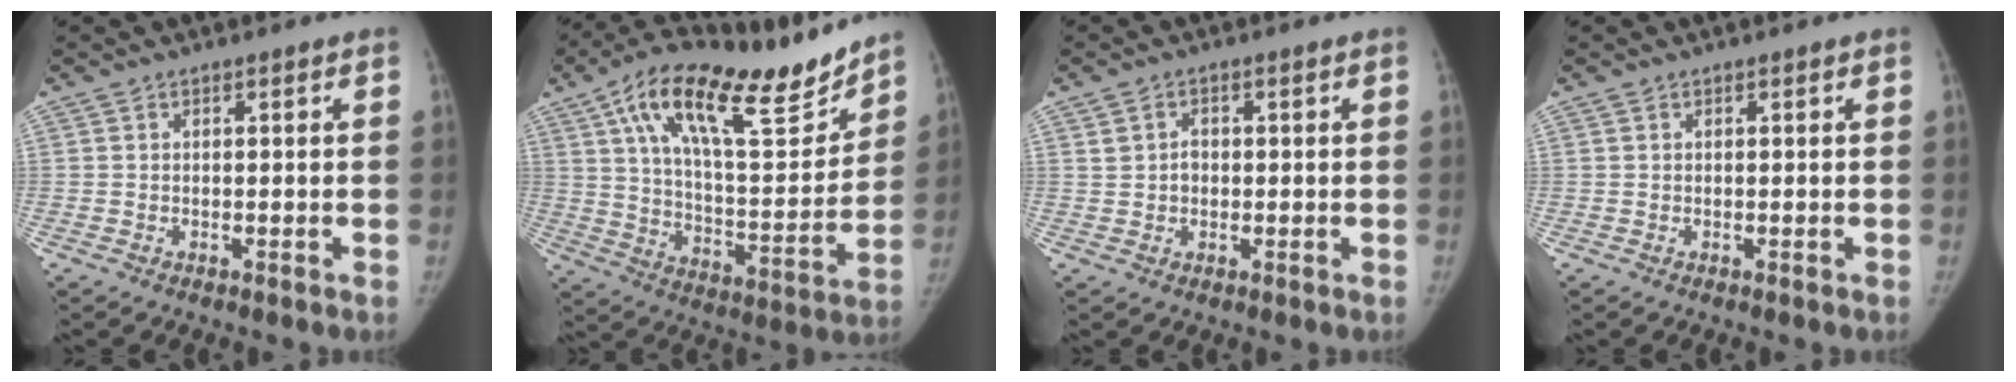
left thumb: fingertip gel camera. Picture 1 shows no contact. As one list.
[{"total": 24.4, "force": [16.3, 8.2, 16.2], "torque": [-0.222, -0.052, 0.272]}, {"total": 2.4, "force": [0.3, 2.1, 1.3], "torque": [-0.012, 0.003, 0.007]}, {"total": 0.0}]